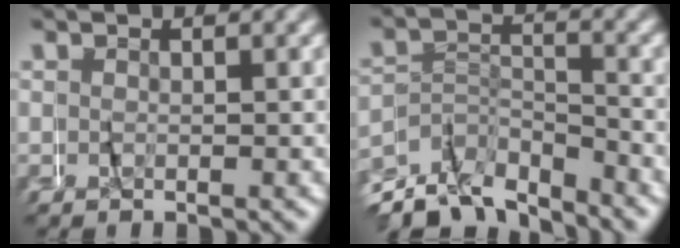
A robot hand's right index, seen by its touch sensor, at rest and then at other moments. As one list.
[{"total": 7.4, "force": [-6.7, 2.6, 1.9], "torque": [-0.030, -0.007, -0.121]}]